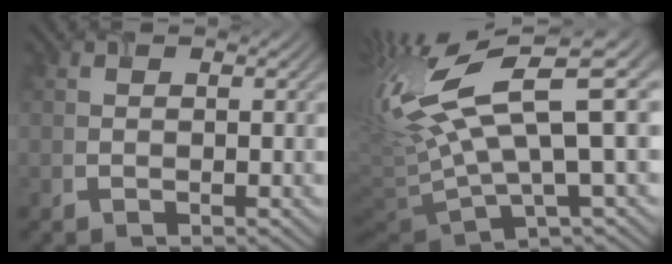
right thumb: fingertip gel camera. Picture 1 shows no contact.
{"total": 16.6, "force": [2.8, 4.4, 15.7], "torque": [-0.348, 0.007, 0.064]}